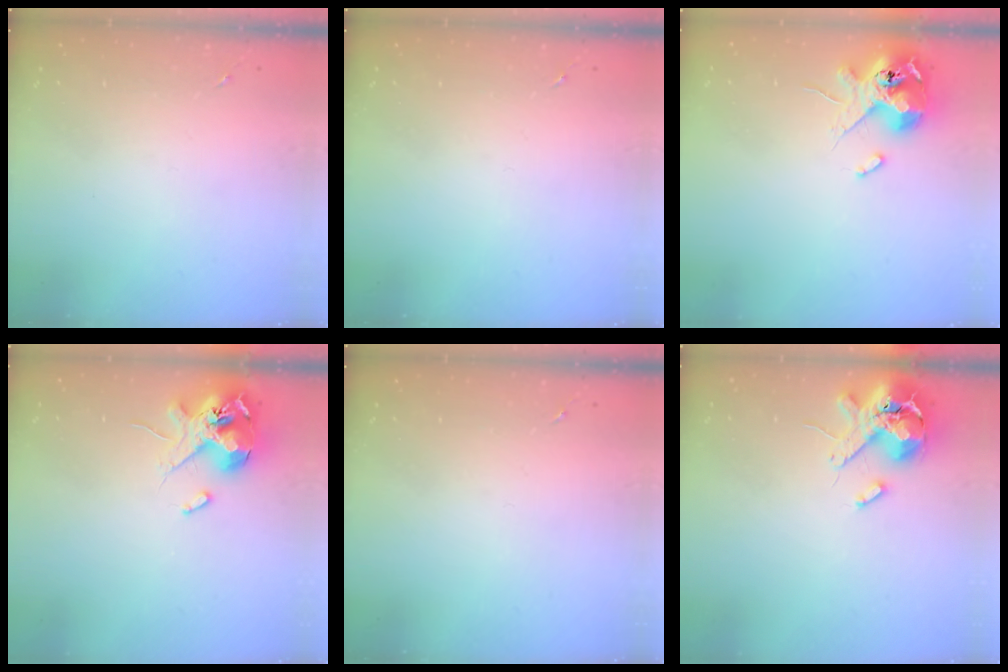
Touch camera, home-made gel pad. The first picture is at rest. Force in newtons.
{"total": 0.0}
{"total": 12.7, "press": 12.5, "slide": 2.1}
{"total": 13.6, "press": 13.5, "slide": 1.9}
{"total": 0.0}
{"total": 12.8, "press": 12.6, "slide": 2.0}